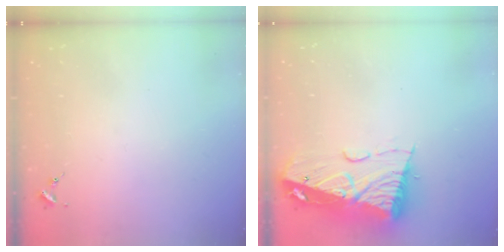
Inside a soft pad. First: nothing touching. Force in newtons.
{"total": 14.4, "press": 14.3, "slide": 1.4}